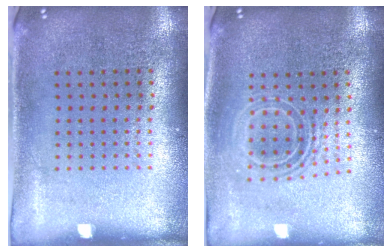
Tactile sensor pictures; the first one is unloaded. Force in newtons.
{"total": 1.7, "press": 1.3, "slide": 1.0}